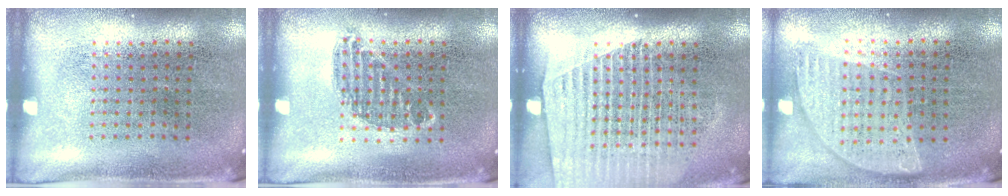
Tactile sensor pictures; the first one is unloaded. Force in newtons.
{"total": 0.8, "press": 0.7, "slide": 0.4}
{"total": 1.6, "press": 1.5, "slide": 0.5}
{"total": 0.8, "press": 0.8, "slide": 0.2}